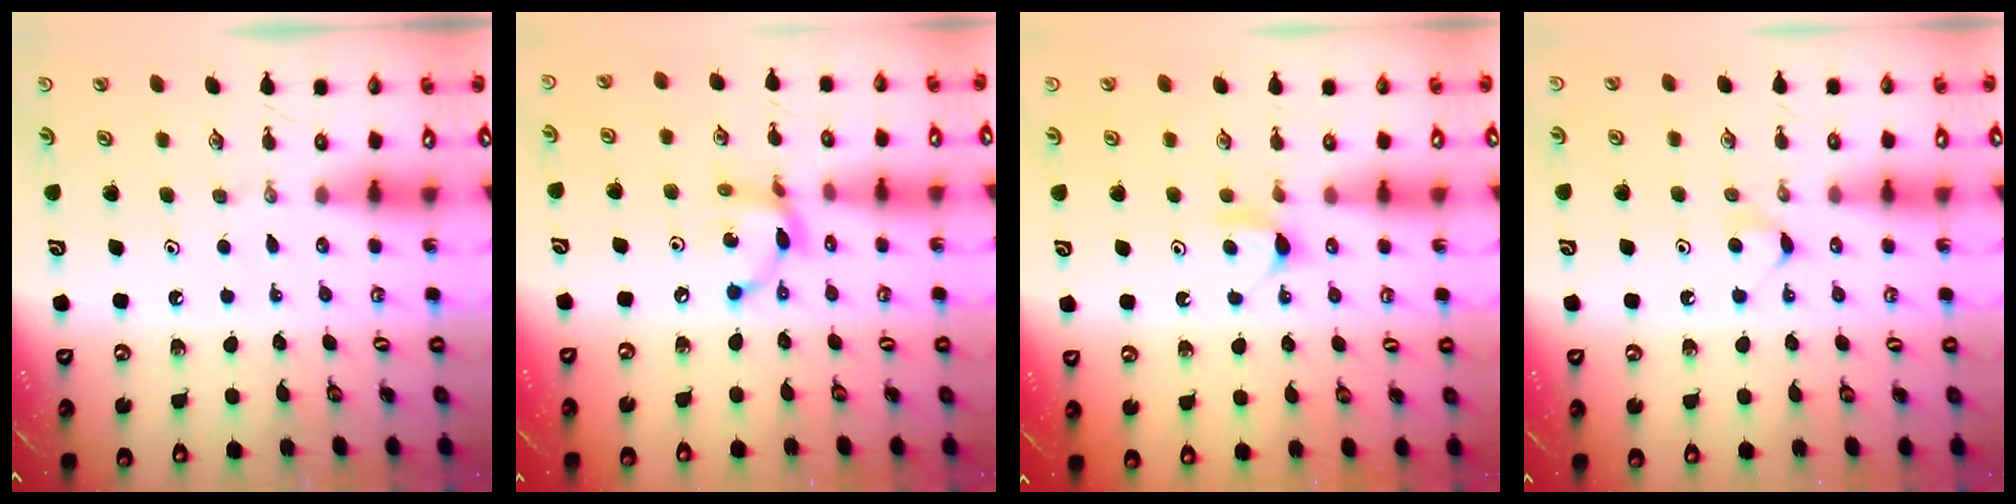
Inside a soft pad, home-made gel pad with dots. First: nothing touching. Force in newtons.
{"total": 8.3, "press": 8.3, "slide": 0.3}
{"total": 4.5, "press": 4.4, "slide": 0.8}
{"total": 3.7, "press": 3.7, "slide": 0.4}